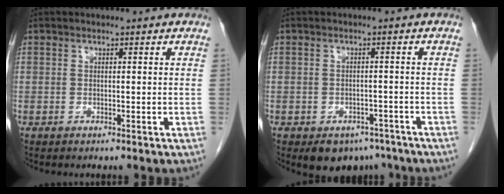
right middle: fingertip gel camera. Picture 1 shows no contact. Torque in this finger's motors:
{"motor_torque": [0.02, -0.01, 0.01, 0.01]}